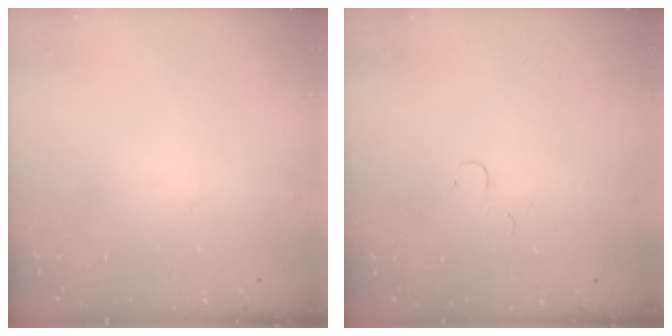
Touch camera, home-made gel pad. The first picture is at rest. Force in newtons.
{"total": 3.6, "press": 3.6, "slide": 0.4}